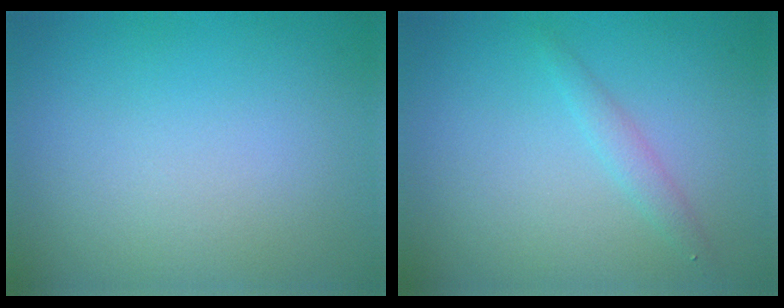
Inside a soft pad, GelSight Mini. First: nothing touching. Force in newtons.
{"total": 1.3, "press": 1.3, "slide": 0.0}